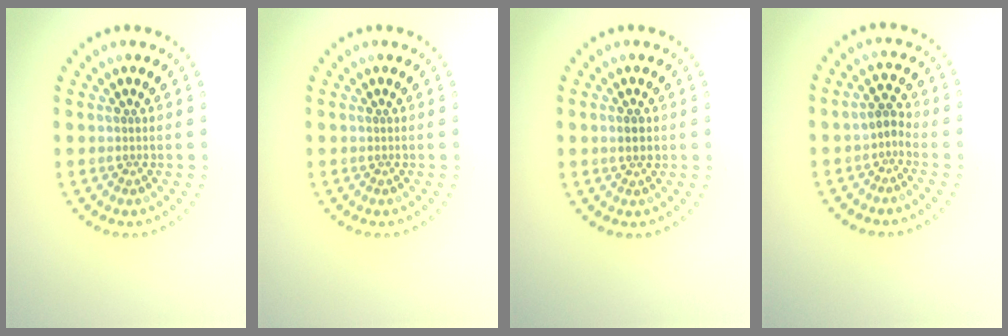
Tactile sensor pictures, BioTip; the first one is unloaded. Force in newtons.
{"total": 0.0}
{"total": 1.2, "press": 1.2, "slide": 0.1}
{"total": 1.4, "press": 1.1, "slide": 0.9}